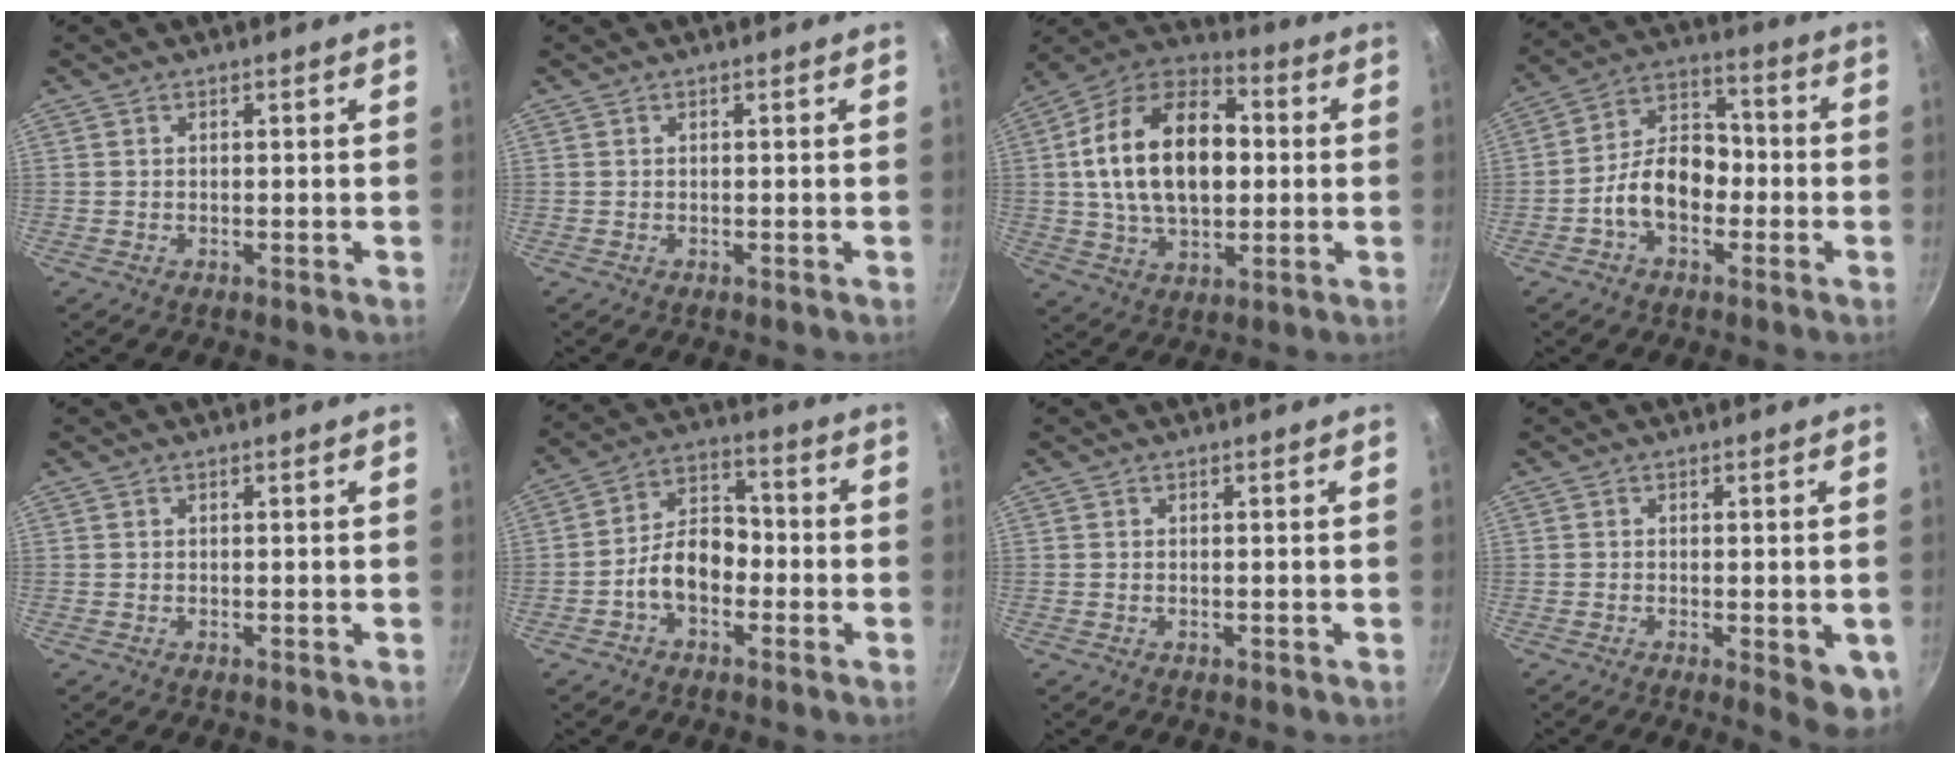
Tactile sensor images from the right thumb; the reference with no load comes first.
{"total": 0.0}
{"total": 21.9, "force": [1.8, 13.8, 16.9], "torque": [-0.261, 0.026, 0.019]}
{"total": 11.7, "force": [-3.2, 7.9, 8.0], "torque": [-0.094, 0.048, -0.066]}
{"total": 0.0}
{"total": 9.7, "force": [-2.9, 6.5, 6.6], "torque": [-0.075, 0.046, -0.061]}
{"total": 0.0}
{"total": 7.0, "force": [-1.9, 2.2, 6.4], "torque": [-0.068, -0.004, -0.020]}